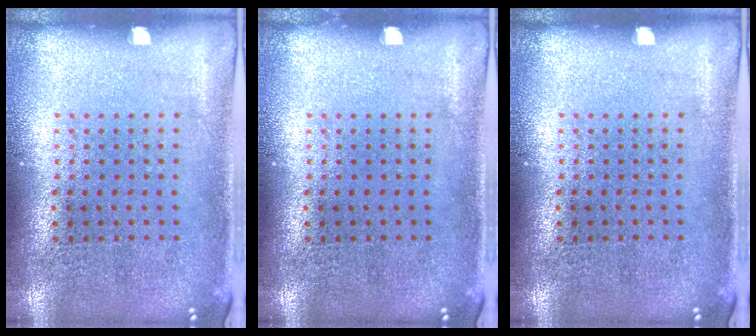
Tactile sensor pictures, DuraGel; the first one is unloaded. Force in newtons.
{"total": 0.0}
{"total": 0.0}